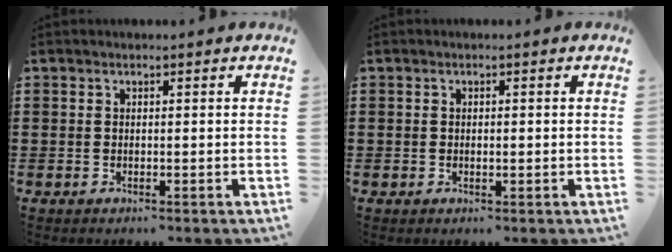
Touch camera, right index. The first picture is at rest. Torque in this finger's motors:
{"motor_torque": [-0.56, 0.52, 0.07, -0.01]}